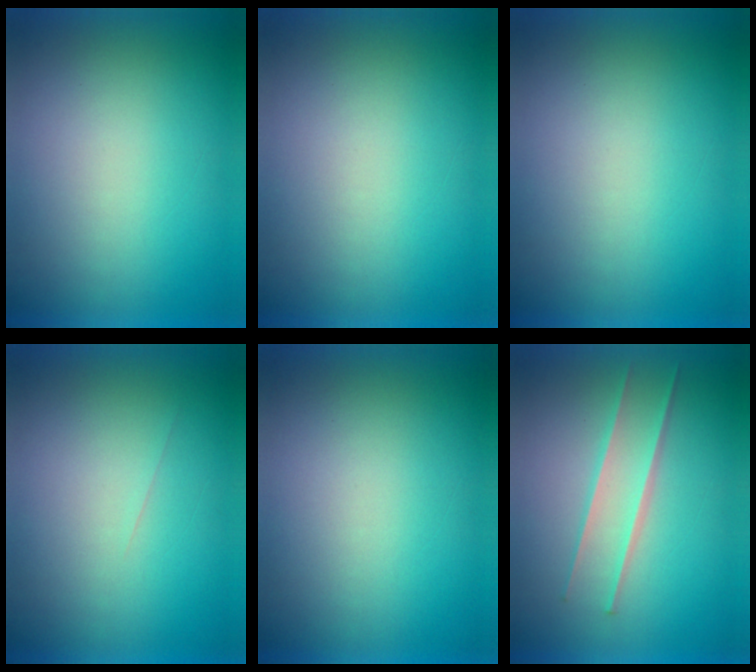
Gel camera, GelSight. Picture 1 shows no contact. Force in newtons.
{"total": 0.0}
{"total": 0.0}
{"total": 1.5}
{"total": 0.0}
{"total": 2.4}